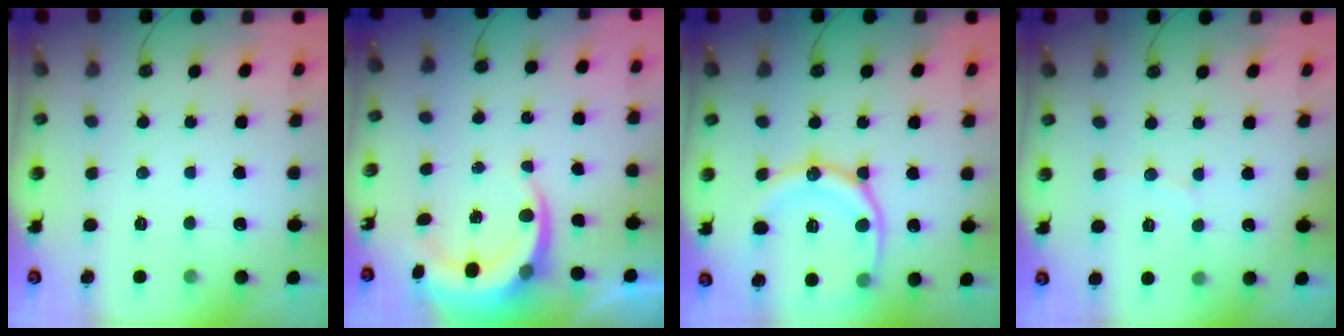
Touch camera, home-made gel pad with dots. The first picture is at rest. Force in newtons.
{"total": 7.0, "press": 6.8, "slide": 1.8}
{"total": 16.9, "press": 16.8, "slide": 1.9}
{"total": 3.5, "press": 3.5, "slide": 0.3}